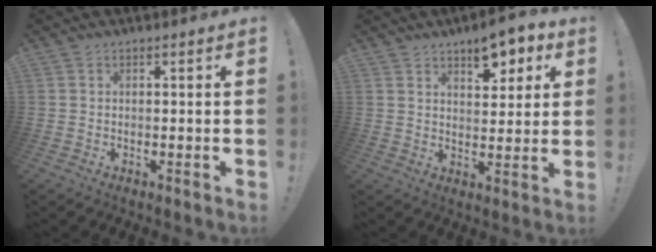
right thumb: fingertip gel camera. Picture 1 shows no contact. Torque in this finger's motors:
{"motor_torque": [0.03, 0.08, 0.45, 0.65, 0.10]}